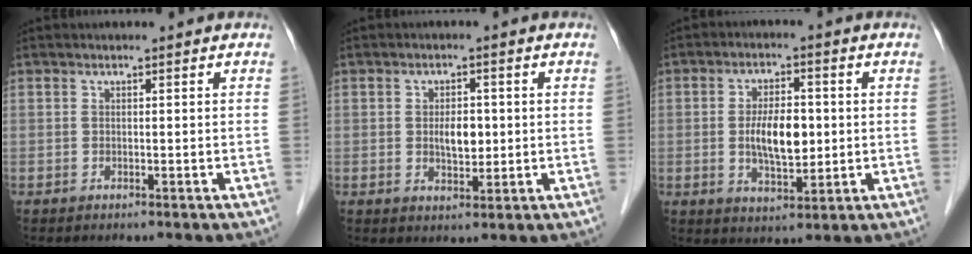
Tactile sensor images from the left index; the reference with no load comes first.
{"total": 3.8, "force": [0.1, 2.0, 3.2], "torque": [-0.054, 0.000, 0.007]}
{"total": 7.4, "force": [-0.1, 3.1, 6.7], "torque": [-0.129, 0.000, 0.001]}